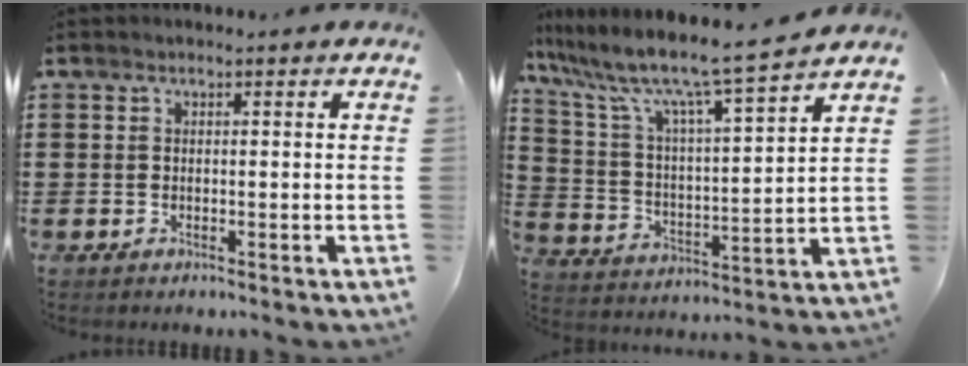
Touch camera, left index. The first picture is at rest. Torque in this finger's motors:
{"motor_torque": [1.53, -0.61, 1.05, 0.21]}